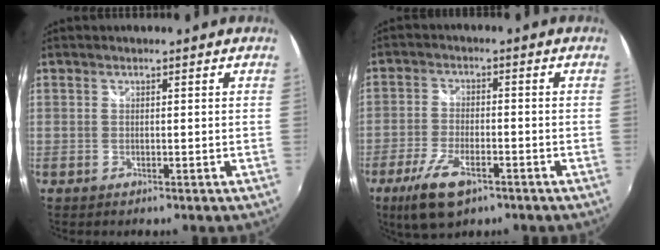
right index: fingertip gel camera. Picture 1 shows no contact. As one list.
[{"total": 9.7, "force": [-5.7, 4.0, 6.7], "torque": [-0.159, -0.022, -0.104]}]